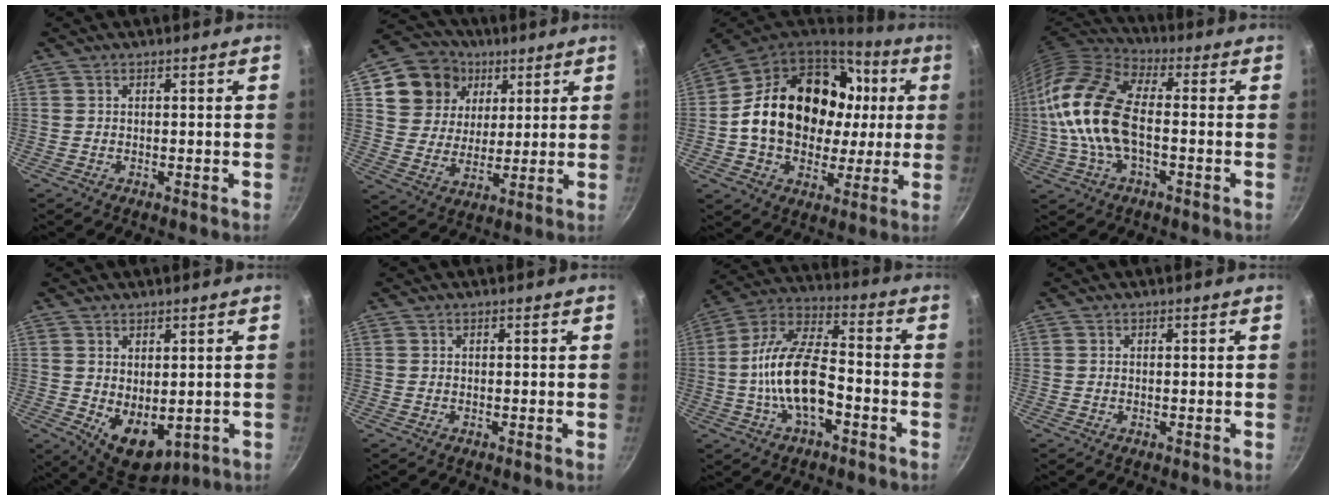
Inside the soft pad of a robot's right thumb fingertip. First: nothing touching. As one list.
[{"total": 13.2, "force": [5.6, 10.9, 4.8], "torque": [-0.055, -0.008, 0.094]}, {"total": 25.9, "force": [3.2, 19.5, 16.8], "torque": [-0.266, 0.033, 0.059]}, {"total": 17.2, "force": [-1.3, 8.9, 14.7], "torque": [-0.288, 0.033, -0.041]}, {"total": 9.1, "force": [-0.4, 5.8, 6.9], "torque": [-0.080, -0.018, 0.017]}, {"total": 0.0}, {"total": 15.6, "force": [-4.0, 7.4, 13.1], "torque": [-0.226, 0.047, -0.086]}, {"total": 0.0}]